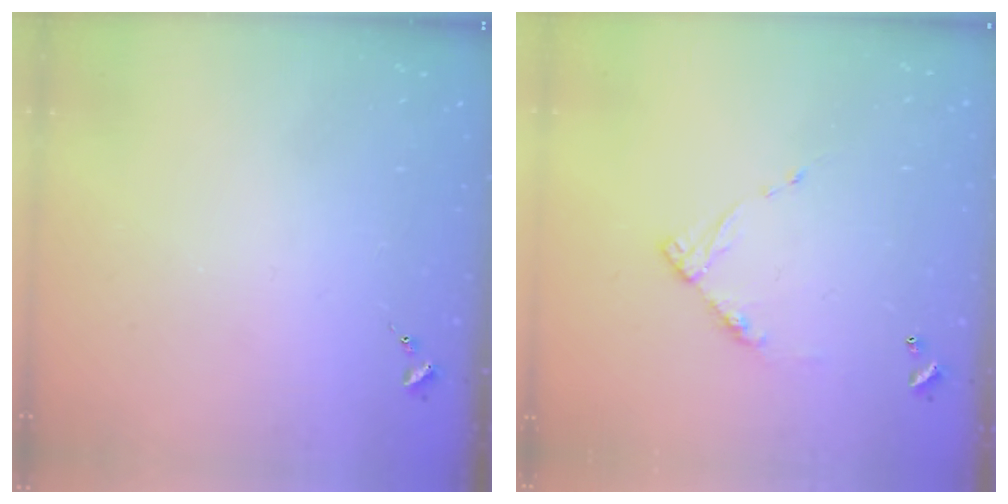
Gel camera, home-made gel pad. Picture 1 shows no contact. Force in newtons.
{"total": 8.8, "press": 8.8, "slide": 0.5}